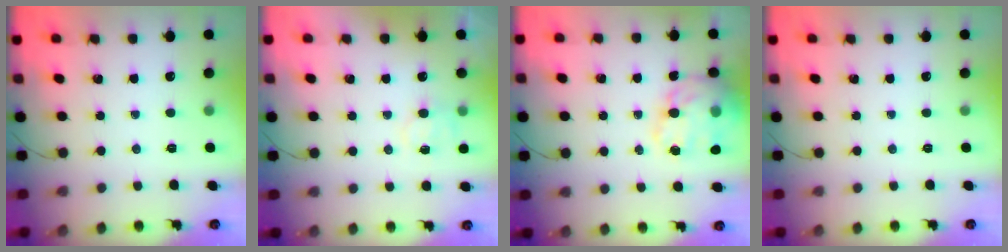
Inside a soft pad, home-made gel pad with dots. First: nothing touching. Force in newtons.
{"total": 6.1, "press": 6.0, "slide": 1.2}
{"total": 21.3, "press": 20.8, "slide": 4.4}
{"total": 0.0}